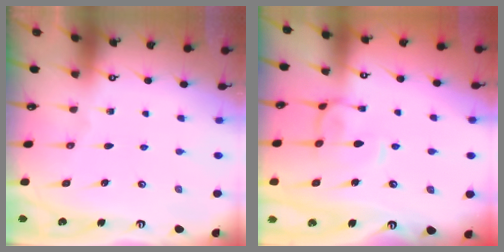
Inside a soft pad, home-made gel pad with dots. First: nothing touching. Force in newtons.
{"total": 1.3, "press": 1.1, "slide": 0.7}